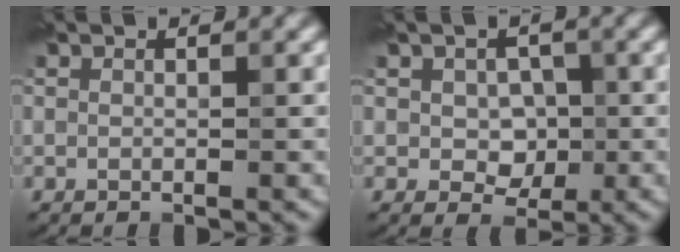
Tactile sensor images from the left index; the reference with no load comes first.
{"total": 3.1, "force": [0.0, 2.3, 2.1], "torque": [-0.035, -0.004, -0.002]}